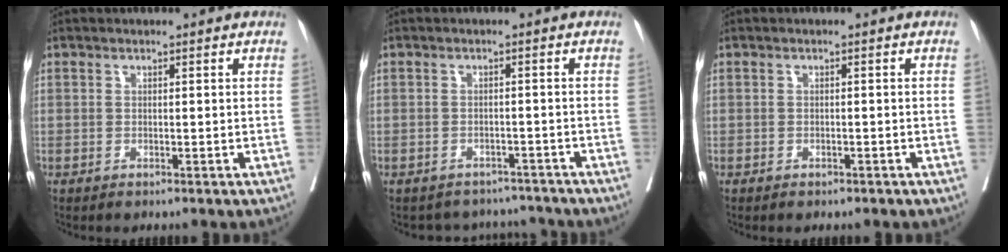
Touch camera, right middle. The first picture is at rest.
{"total": 6.6, "force": [-6.1, 2.5, -0.4], "torque": [0.013, 0.023, -0.070]}
{"total": 2.1, "force": [-1.6, 1.1, 0.9], "torque": [-0.014, -0.002, -0.014]}